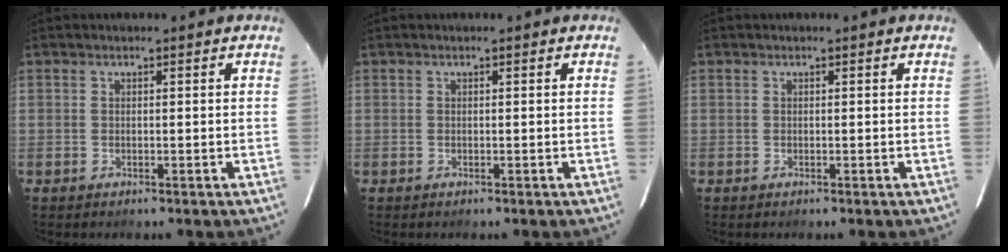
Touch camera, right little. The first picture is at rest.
{"total": 0.0}
{"total": 0.0}